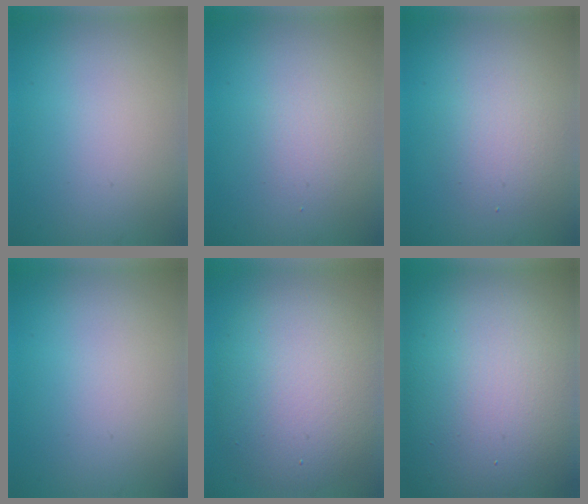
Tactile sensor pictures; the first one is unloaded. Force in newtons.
{"total": 1.4, "press": 1.4, "slide": 0.0}
{"total": 2.6, "press": 2.6, "slide": 0.1}
{"total": 0.0}
{"total": 8.7, "press": 8.7, "slide": 0.7}
{"total": 21.2, "press": 21.1, "slide": 1.4}